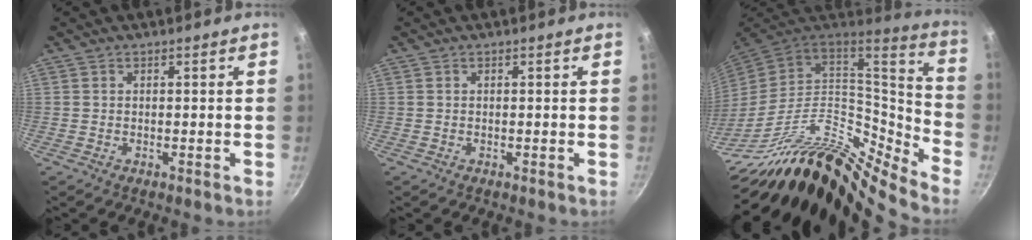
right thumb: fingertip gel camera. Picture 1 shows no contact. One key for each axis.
{"total": 0.0}
{"total": 27.5, "fx": -15.3, "fy": 11.0, "fz": 20.1, "tx": -0.276, "ty": 0.064, "tz": -0.279}